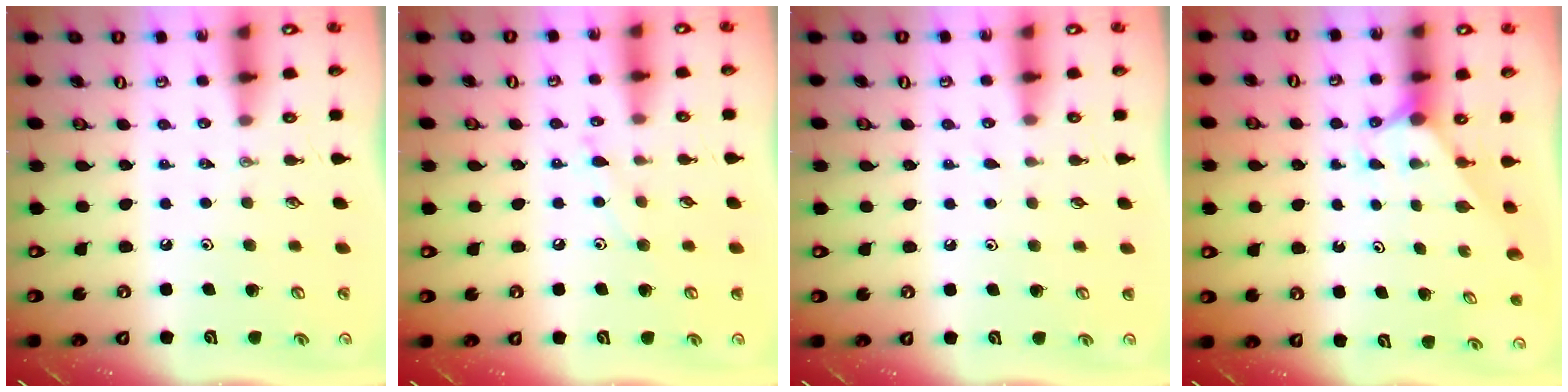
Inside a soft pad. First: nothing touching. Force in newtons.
{"total": 6.5, "press": 6.5, "slide": 0.5}
{"total": 1.4, "press": 1.4, "slide": 0.2}
{"total": 4.2, "press": 4.2, "slide": 0.3}